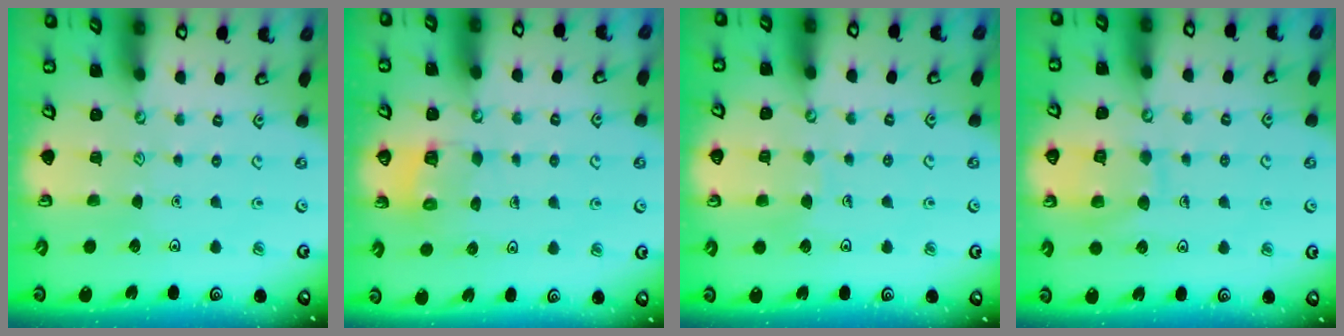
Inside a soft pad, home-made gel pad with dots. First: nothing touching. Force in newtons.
{"total": 4.6, "press": 4.6, "slide": 0.2}
{"total": 3.4, "press": 3.4, "slide": 0.1}
{"total": 10.0, "press": 10.0, "slide": 0.8}